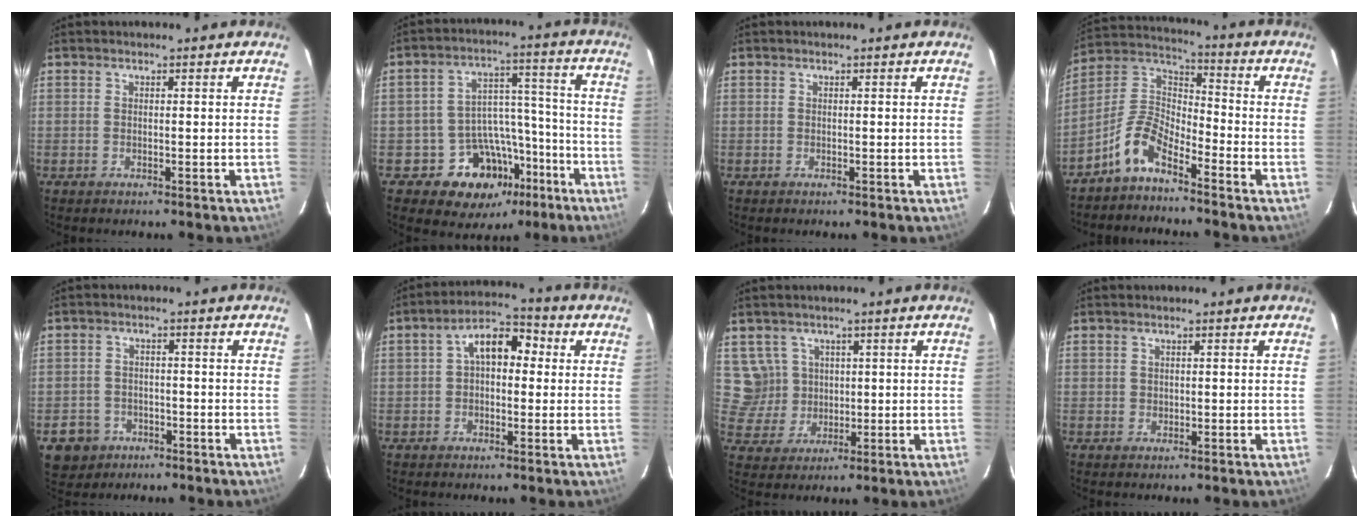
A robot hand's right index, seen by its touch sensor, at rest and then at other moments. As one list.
[{"total": 13.7, "force": [-8.4, 10.3, 3.6], "torque": [-0.064, 0.059, -0.105]}, {"total": 0.0}, {"total": 8.7, "force": [-6.1, 3.5, 5.1], "torque": [-0.123, 0.028, -0.130]}, {"total": 6.6, "force": [-3.3, 5.5, 1.4], "torque": [-0.049, 0.015, -0.043]}, {"total": 7.4, "force": [0.8, 4.6, 5.8], "torque": [-0.097, 0.034, 0.011]}, {"total": 5.7, "force": [1.6, 5.4, 0.6], "torque": [-0.011, 0.014, 0.044]}, {"total": 0.7, "force": [0.1, 0.7, 0.1], "torque": [0.002, 0.002, 0.002]}]